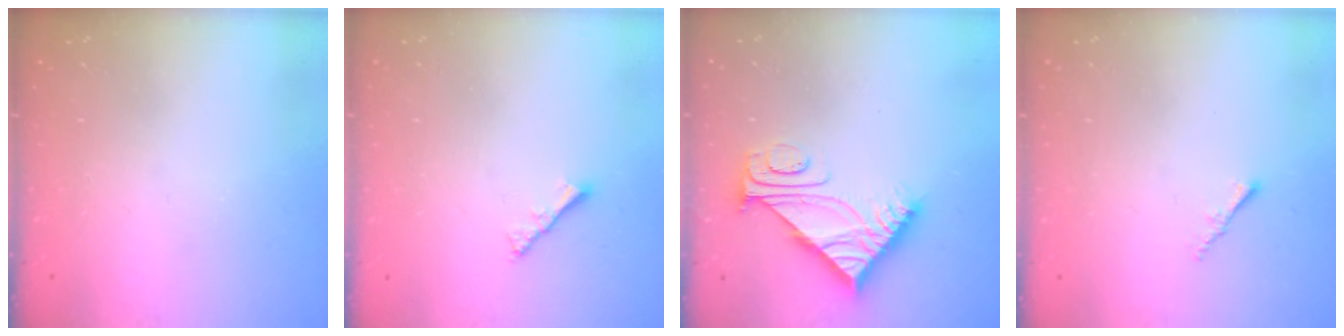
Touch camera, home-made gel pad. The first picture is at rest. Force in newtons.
{"total": 2.5, "press": 2.4, "slide": 0.5}
{"total": 8.7, "press": 8.7, "slide": 0.8}
{"total": 1.2, "press": 1.1, "slide": 0.4}